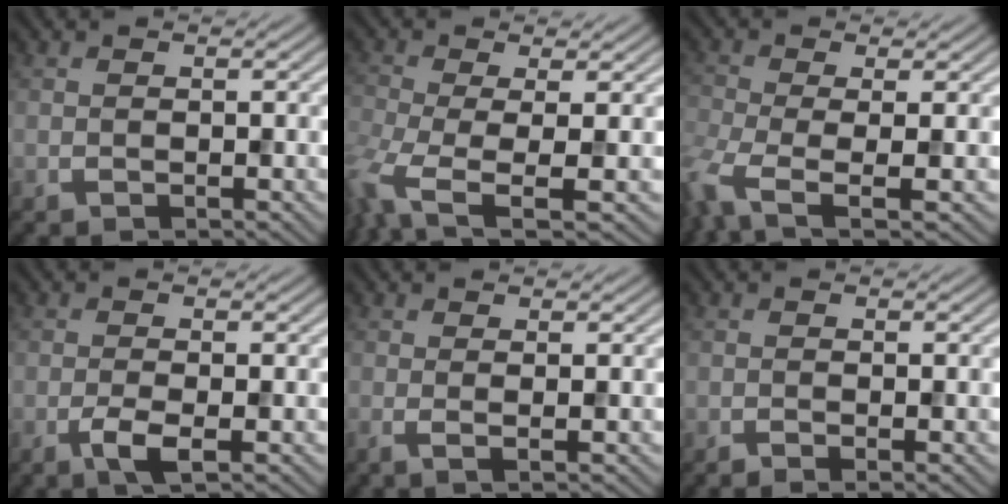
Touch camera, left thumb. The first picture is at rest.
{"total": 6.7, "force": [-2.6, 2.2, 5.7], "torque": [-0.131, -0.020, -0.050]}
{"total": 5.9, "force": [-3.1, 1.9, 4.7], "torque": [-0.111, -0.019, -0.061]}
{"total": 2.3, "force": [-1.4, 0.4, 1.8], "torque": [-0.034, -0.002, -0.029]}
{"total": 1.7, "force": [0.2, 0.5, 1.6], "torque": [-0.022, 0.001, 0.003]}
{"total": 1.4, "force": [-0.5, 0.3, 1.3], "torque": [-0.014, -0.004, -0.013]}